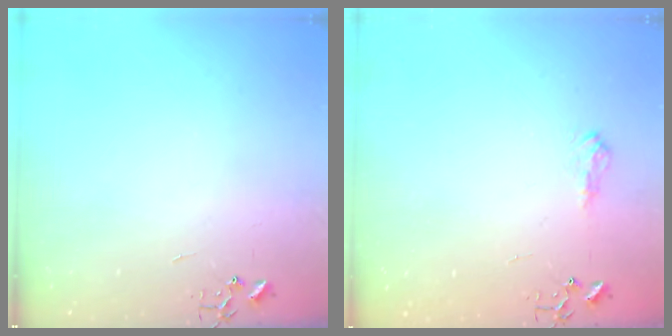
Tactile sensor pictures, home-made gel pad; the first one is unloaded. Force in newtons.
{"total": 8.8, "press": 8.8, "slide": 0.8}